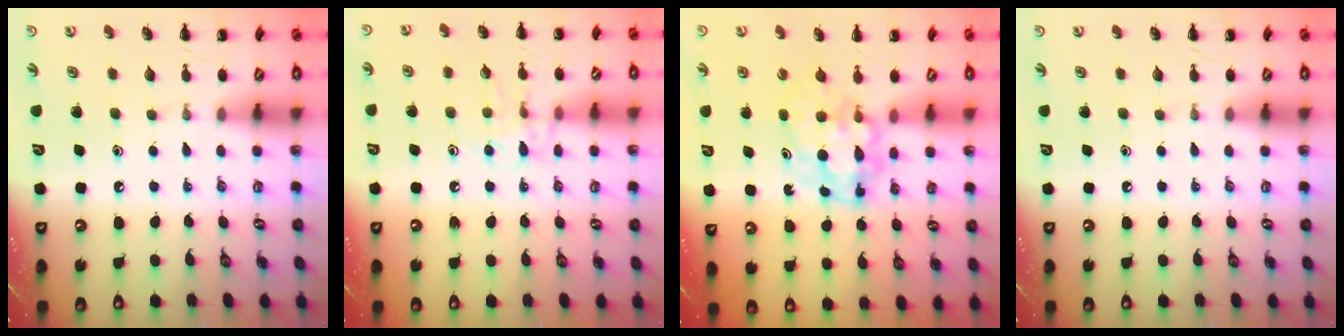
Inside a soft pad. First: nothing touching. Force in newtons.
{"total": 8.5, "press": 8.4, "slide": 1.0}
{"total": 5.2, "press": 5.1, "slide": 1.0}
{"total": 0.0}